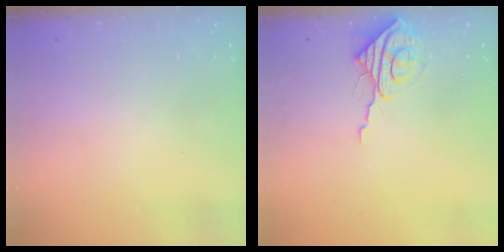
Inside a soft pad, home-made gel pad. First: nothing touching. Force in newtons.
{"total": 8.7, "press": 8.7, "slide": 0.4}